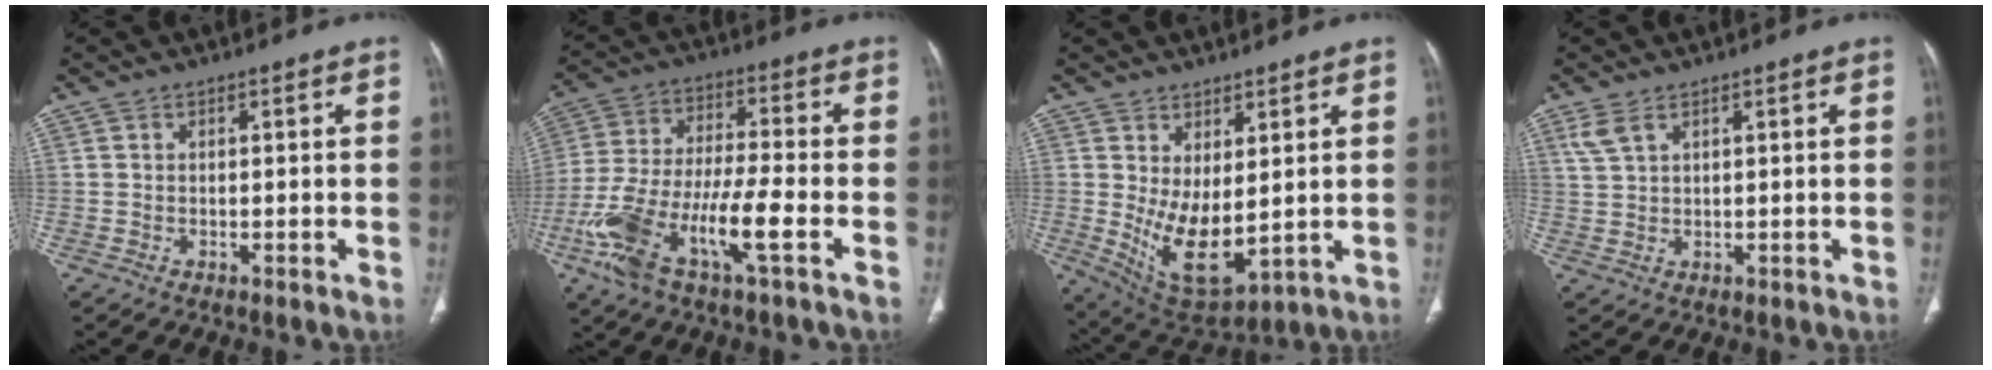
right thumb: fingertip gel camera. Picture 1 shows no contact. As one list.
[{"total": 16.0, "force": [-6.5, 3.8, 14.1], "torque": [-0.307, 0.024, -0.123]}, {"total": 10.4, "force": [1.0, 4.9, 9.1], "torque": [-0.152, -0.032, 0.043]}, {"total": 3.1, "force": [1.8, 1.4, 2.0], "torque": [-0.051, 0.005, 0.050]}]